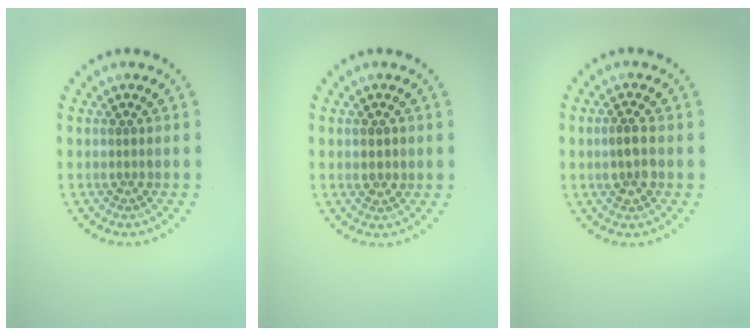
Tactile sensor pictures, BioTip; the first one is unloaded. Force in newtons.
{"total": 1.0, "press": 0.9, "slide": 0.3}
{"total": 2.1, "press": 2.1, "slide": 0.5}